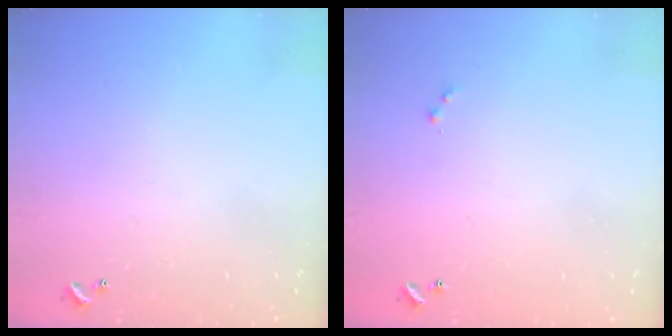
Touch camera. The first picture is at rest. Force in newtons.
{"total": 0.0}